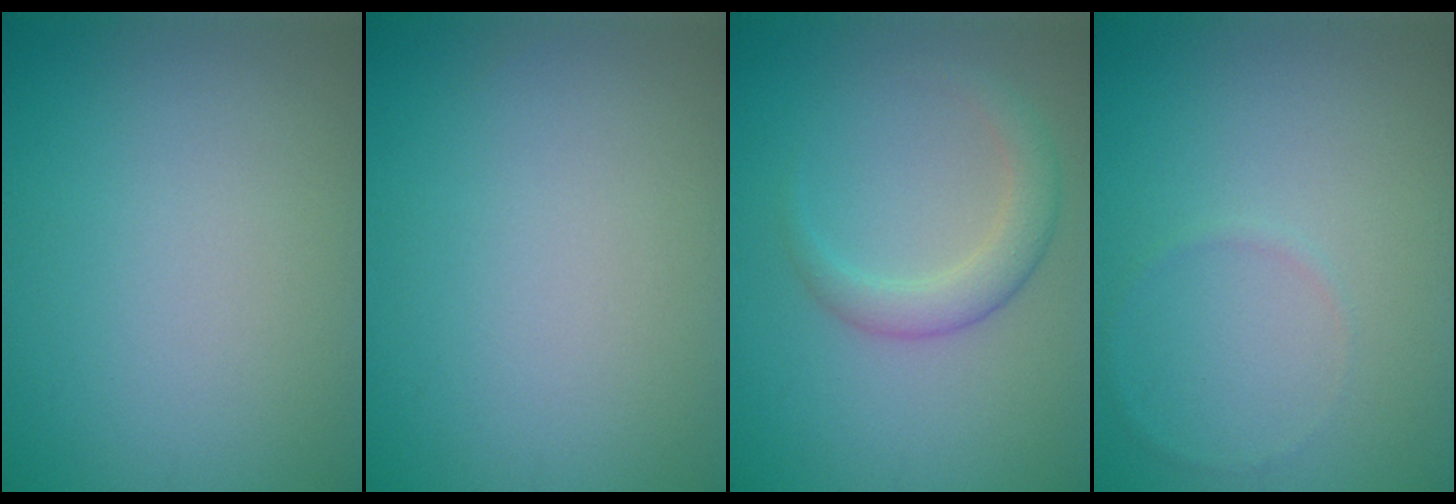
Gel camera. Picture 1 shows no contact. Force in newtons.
{"total": 0.0}
{"total": 2.8, "press": 2.8, "slide": 0.1}
{"total": 0.6, "press": 0.6, "slide": 0.1}